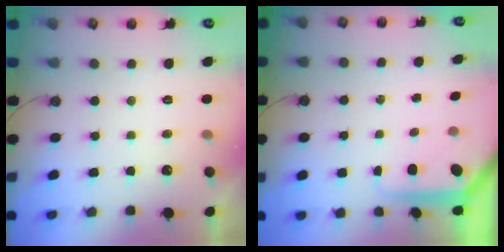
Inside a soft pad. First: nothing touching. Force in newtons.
{"total": 5.7, "press": 5.6, "slide": 0.4}